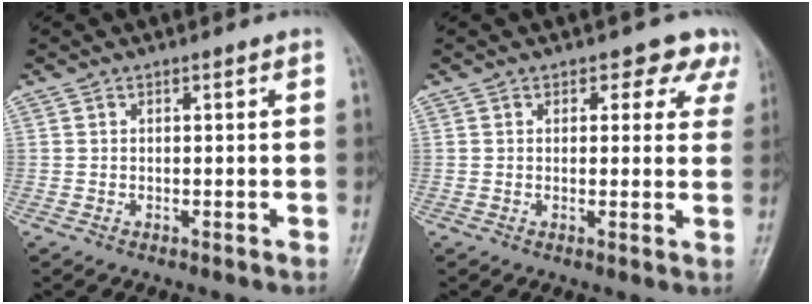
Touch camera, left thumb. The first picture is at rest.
{"total": 5.4, "force": [4.0, 3.3, 1.4], "torque": [0.026, -0.017, 0.028]}